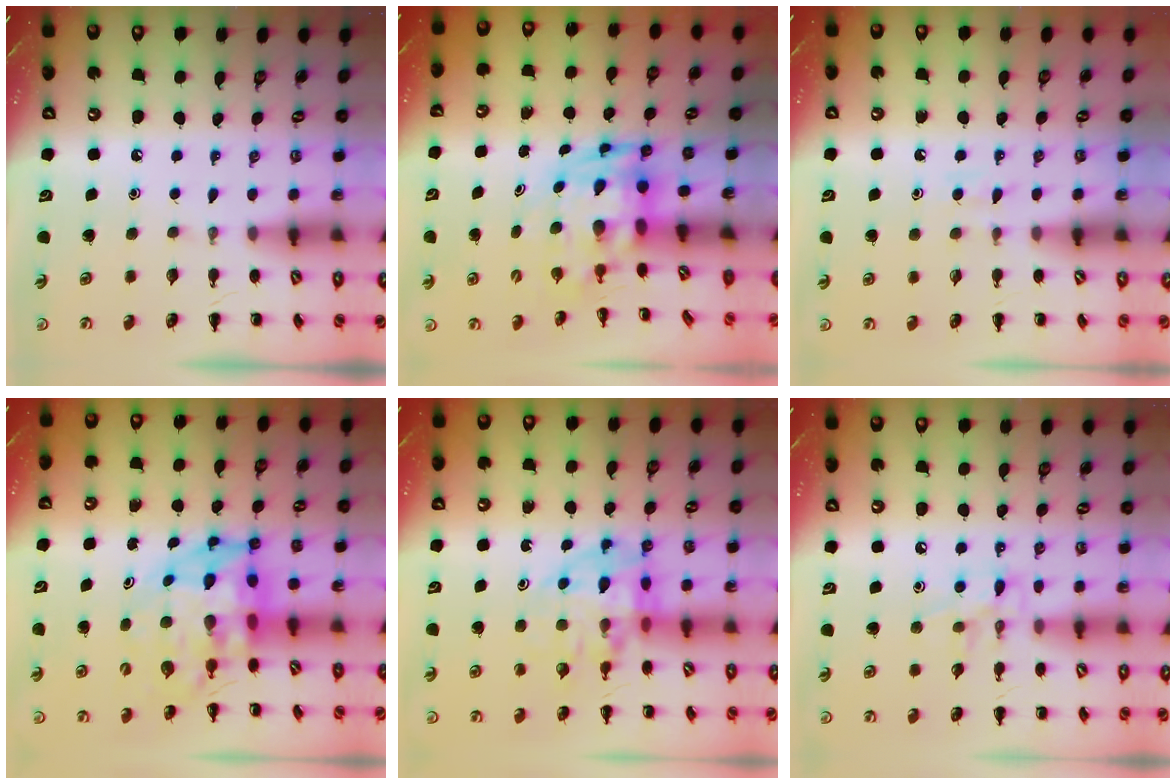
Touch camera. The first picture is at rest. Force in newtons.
{"total": 4.1, "press": 4.0, "slide": 0.9}
{"total": 4.1, "press": 3.9, "slide": 1.5}
{"total": 7.2, "press": 6.9, "slide": 2.0}
{"total": 12.9, "press": 12.5, "slide": 3.3}
{"total": 7.9, "press": 7.9, "slide": 0.5}